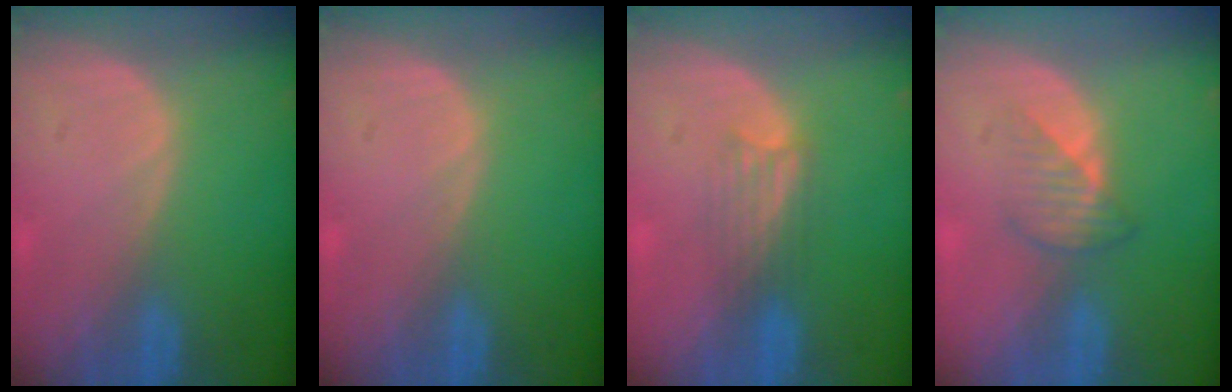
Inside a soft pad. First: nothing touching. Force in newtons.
{"total": 0.0}
{"total": 3.2, "press": 2.9, "slide": 1.5}
{"total": 3.2, "press": 3.0, "slide": 1.0}